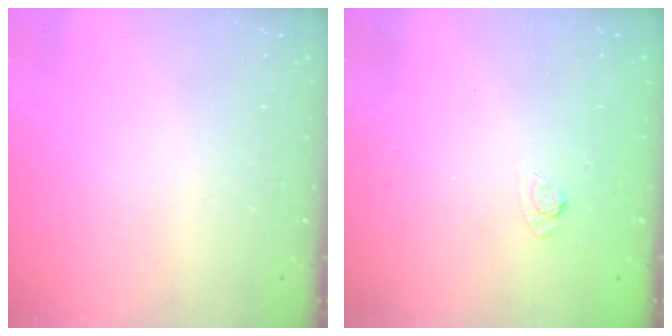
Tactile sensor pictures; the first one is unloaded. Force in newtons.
{"total": 2.2, "press": 1.8, "slide": 1.3}